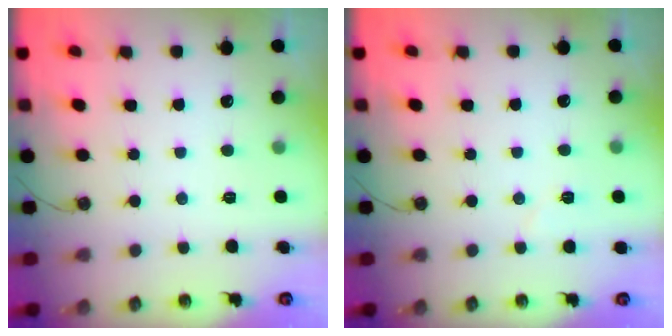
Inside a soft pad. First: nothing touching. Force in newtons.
{"total": 4.9, "press": 4.6, "slide": 1.7}